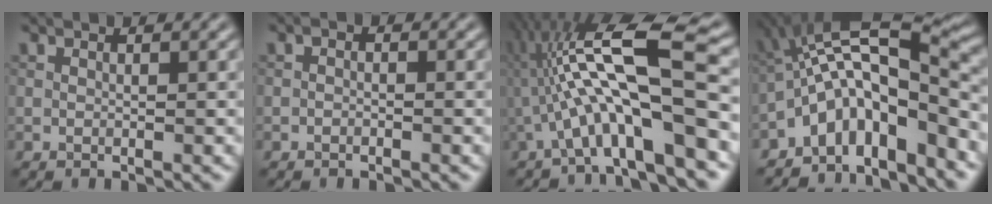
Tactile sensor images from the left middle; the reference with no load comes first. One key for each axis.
{"total": 0.6, "fx": -0.4, "fy": 0.3, "fz": 0.3, "tx": -0.005, "ty": 0.000, "tz": -0.009}
{"total": 12.1, "fx": -1.5, "fy": 2.6, "fz": 11.8, "tx": -0.210, "ty": 0.035, "tz": -0.026}
{"total": 10.3, "fx": -3.9, "fy": 3.9, "fz": 8.7, "tx": -0.123, "ty": 0.027, "tz": -0.074}